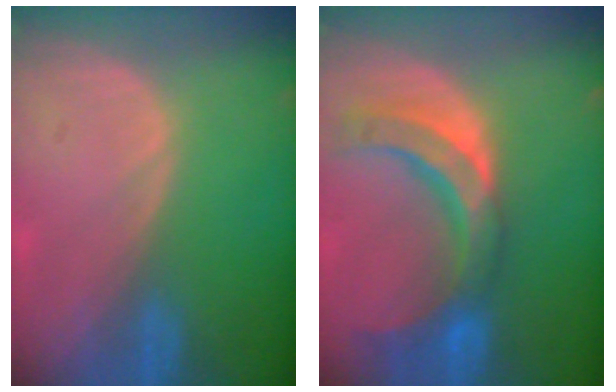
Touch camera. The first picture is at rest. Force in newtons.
{"total": 10.8, "press": 9.4, "slide": 5.2}